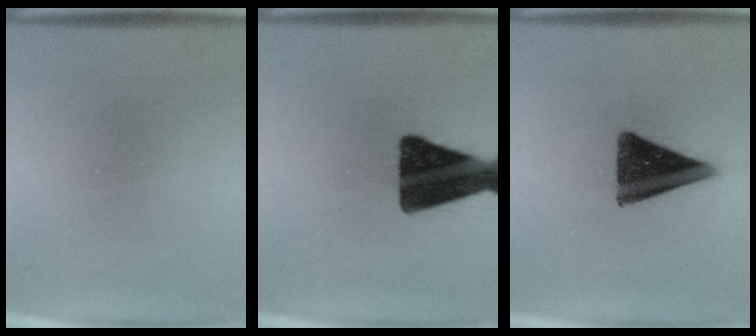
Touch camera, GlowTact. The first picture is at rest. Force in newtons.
{"total": 16.6}
{"total": 13.3}